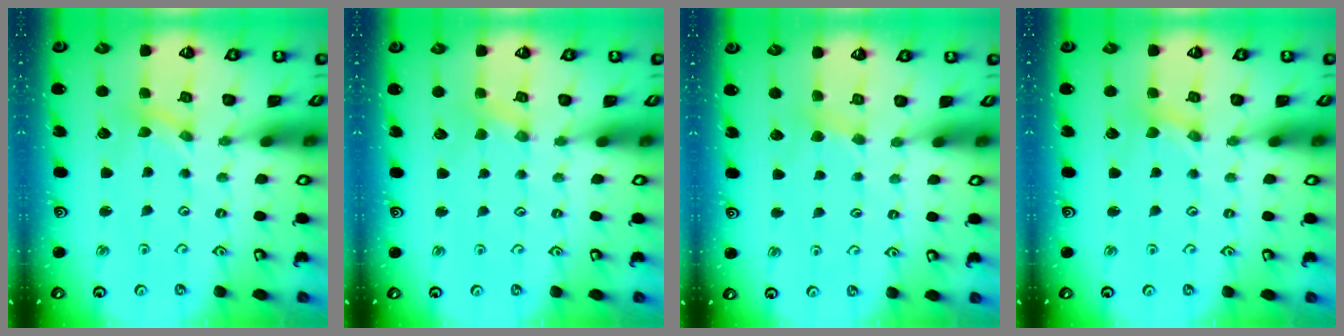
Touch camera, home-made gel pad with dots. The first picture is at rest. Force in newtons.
{"total": 0.5, "press": 0.5, "slide": 0.2}
{"total": 2.5, "press": 2.4, "slide": 0.4}
{"total": 0.0}